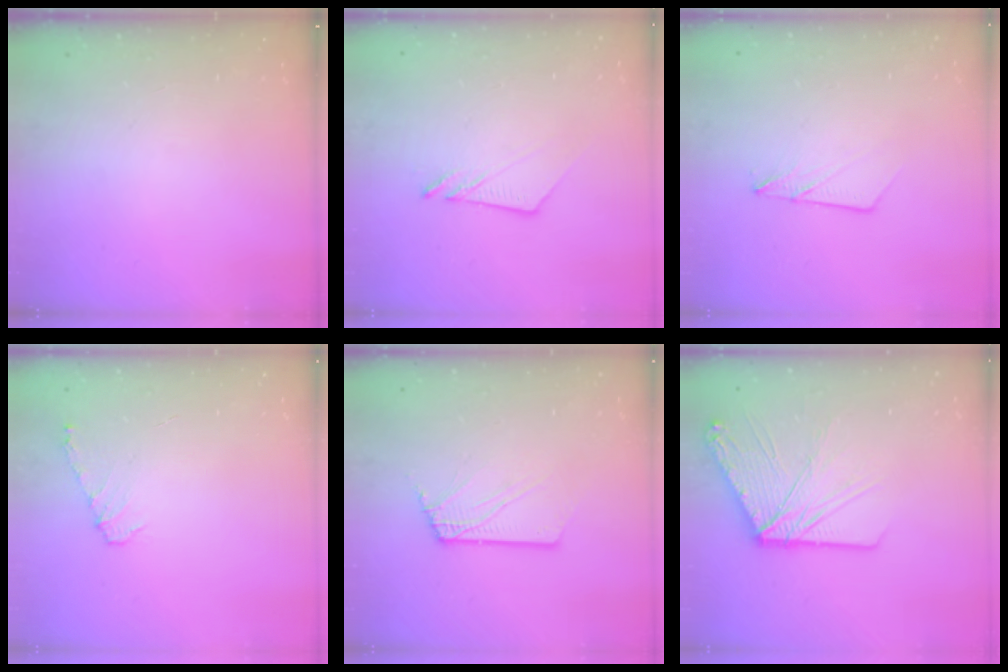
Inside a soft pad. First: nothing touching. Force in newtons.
{"total": 6.7, "press": 6.7, "slide": 0.1}
{"total": 5.8, "press": 5.8, "slide": 0.7}
{"total": 6.4, "press": 6.3, "slide": 0.6}
{"total": 2.5, "press": 2.5, "slide": 0.3}
{"total": 14.4, "press": 14.3, "slide": 2.1}